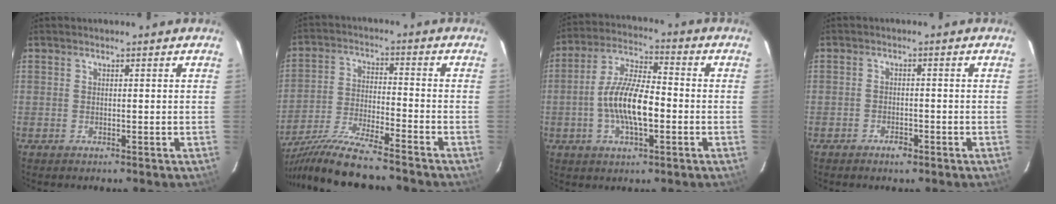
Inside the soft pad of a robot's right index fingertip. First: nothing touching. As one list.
[{"total": 14.9, "force": [-13.2, 0.2, 6.8], "torque": [-0.146, -0.026, -0.237]}, {"total": 11.7, "force": [-2.5, 4.1, 10.7], "torque": [-0.214, 0.007, -0.048]}, {"total": 2.4, "force": [-1.8, 1.2, 1.0], "torque": [-0.027, 0.002, -0.030]}]